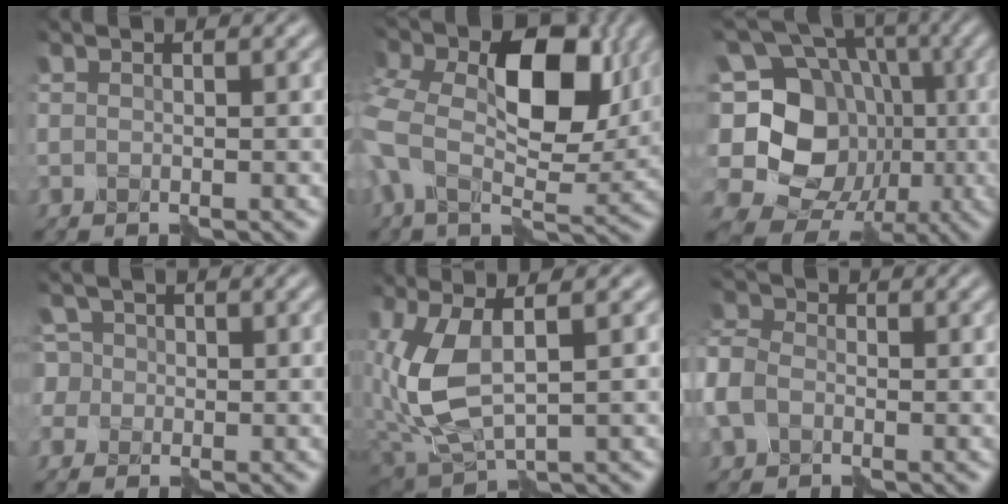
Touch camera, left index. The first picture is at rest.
{"total": 13.0, "force": [2.6, 7.6, 10.3], "torque": [-0.213, 0.002, 0.045]}
{"total": 19.9, "force": [-2.0, 17.7, 8.9], "torque": [-0.206, 0.043, -0.057]}
{"total": 3.8, "force": [0.4, 3.7, 1.0], "torque": [-0.011, 0.035, -0.022]}
{"total": 6.7, "force": [0.6, 3.2, 5.9], "torque": [-0.146, 0.000, 0.018]}
{"total": 4.0, "force": [-1.3, 3.0, 2.3], "torque": [-0.069, 0.007, -0.042]}